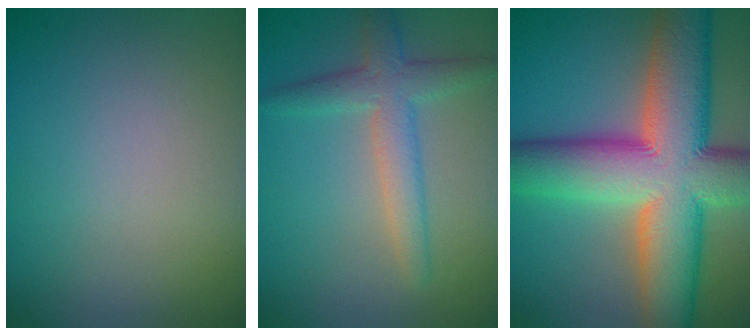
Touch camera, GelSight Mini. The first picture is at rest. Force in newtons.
{"total": 2.8, "press": 2.8, "slide": 0.2}
{"total": 14.4, "press": 14.4, "slide": 0.9}